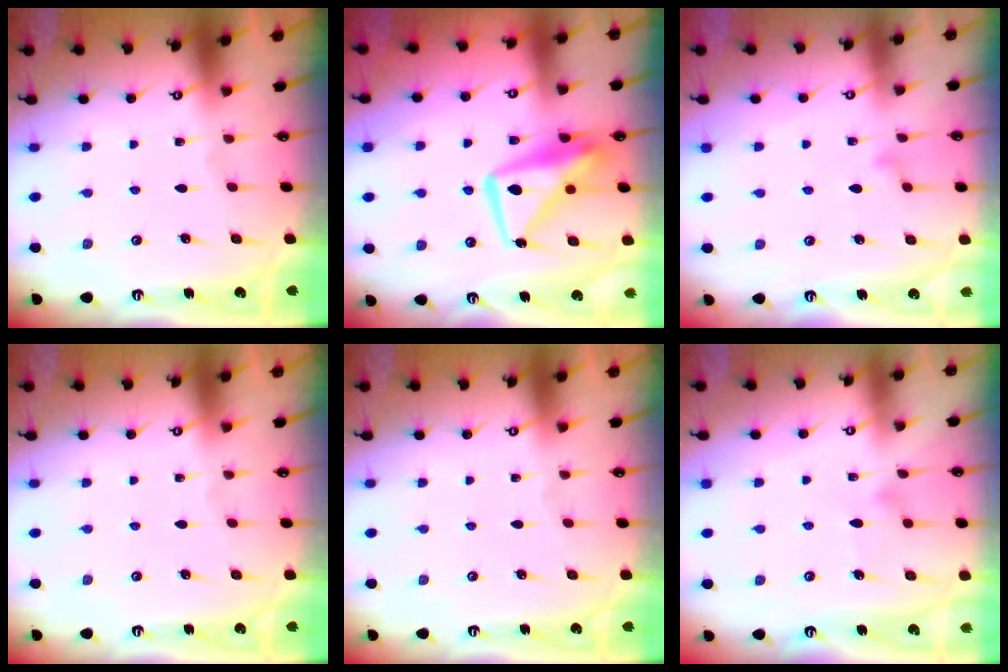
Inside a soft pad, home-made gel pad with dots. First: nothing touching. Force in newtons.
{"total": 12.8, "press": 12.7, "slide": 1.7}
{"total": 8.5, "press": 8.5, "slide": 0.6}
{"total": 0.0}
{"total": 0.0}
{"total": 9.4, "press": 9.4, "slide": 0.3}